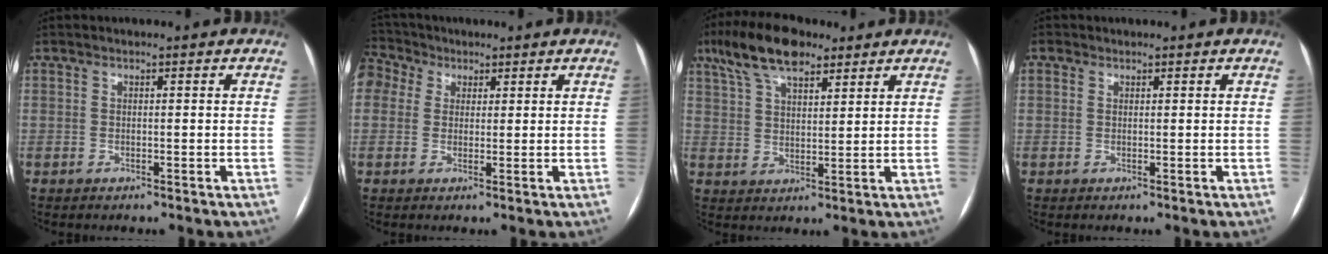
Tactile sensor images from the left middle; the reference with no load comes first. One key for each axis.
{"total": 5.4, "fx": 3.0, "fy": 4.4, "fz": 1.2, "tx": -0.043, "ty": 0.034, "tz": 0.064}
{"total": 10.8, "fx": 7.4, "fy": 3.9, "fz": 6.8, "tx": -0.134, "ty": 0.027, "tz": 0.136}
{"total": 2.3, "fx": -0.8, "fy": -1.6, "fz": -1.4, "tx": 0.045, "ty": -0.016, "tz": -0.018}